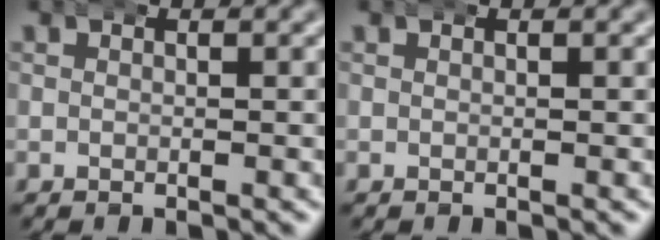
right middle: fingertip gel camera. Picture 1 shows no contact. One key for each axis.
{"total": 0.0}